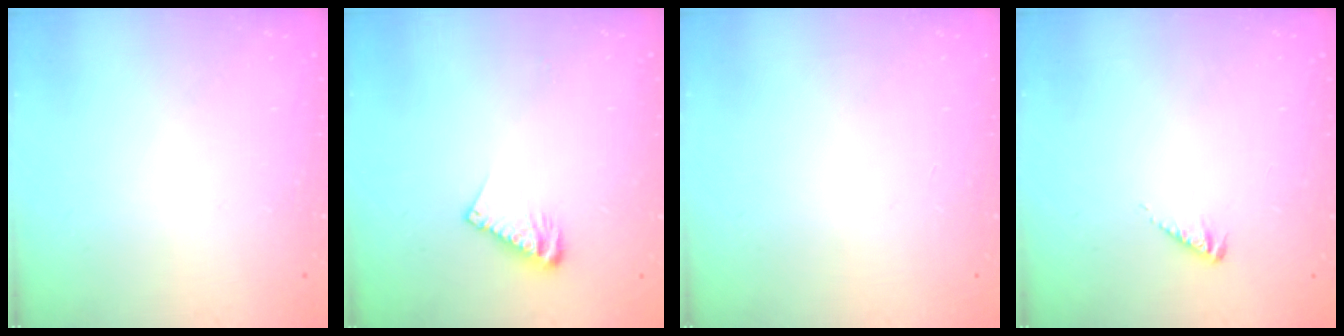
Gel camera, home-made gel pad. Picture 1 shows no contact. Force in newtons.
{"total": 6.5, "press": 6.4, "slide": 0.4}
{"total": 0.0}
{"total": 2.6, "press": 2.5, "slide": 0.5}